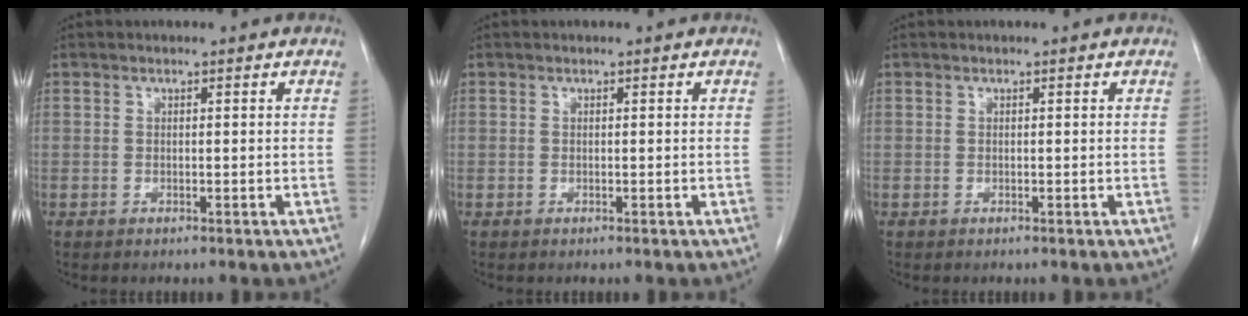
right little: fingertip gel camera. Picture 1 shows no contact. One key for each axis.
{"total": 0.0}
{"total": 0.0}